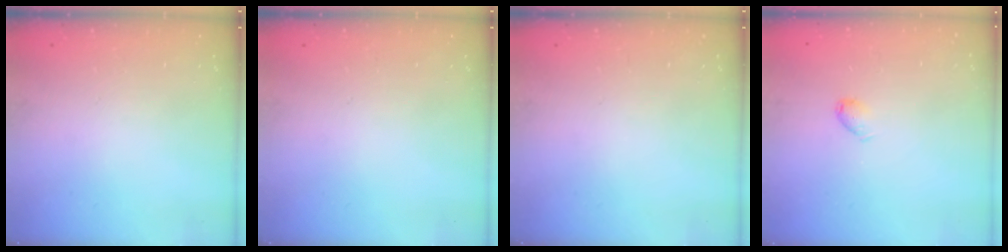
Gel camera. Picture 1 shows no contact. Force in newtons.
{"total": 0.0}
{"total": 0.0}
{"total": 3.4, "press": 3.3, "slide": 0.6}